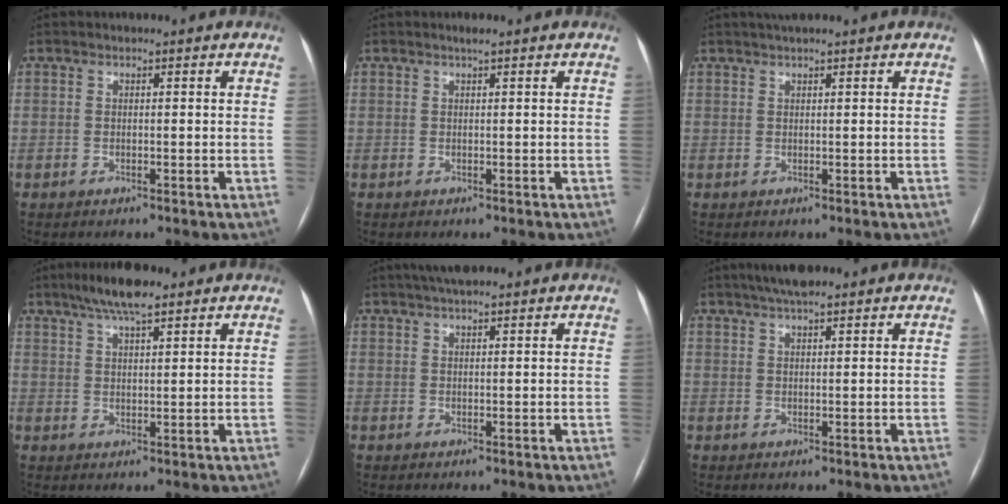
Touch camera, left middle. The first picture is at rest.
{"total": 1.2, "force": [0.7, 0.0, 0.9], "torque": [-0.017, 0.007, 0.012]}
{"total": 3.1, "force": [2.5, 0.1, 1.8], "torque": [-0.023, 0.025, 0.042]}
{"total": 6.7, "force": [5.0, 1.1, 4.4], "torque": [-0.082, 0.017, 0.085]}
{"total": 4.6, "force": [3.7, 0.7, 2.7], "torque": [-0.042, 0.027, 0.063]}
{"total": 5.0, "force": [3.9, 0.8, 3.0], "torque": [-0.051, 0.022, 0.066]}